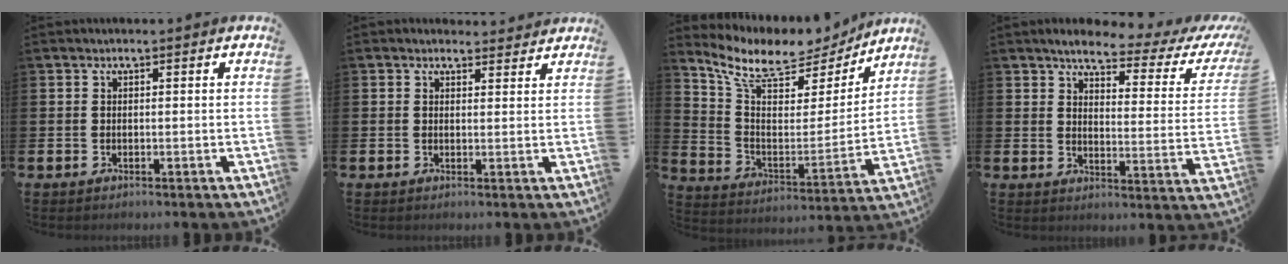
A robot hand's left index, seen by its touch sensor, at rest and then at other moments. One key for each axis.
{"total": 1.8, "fx": 1.7, "fy": 0.7, "fz": 0.0, "tx": 0.004, "ty": -0.004, "tz": 0.028}
{"total": 9.2, "fx": 7.9, "fy": 3.4, "fz": 3.3, "tx": -0.104, "ty": -0.051, "tz": 0.135}
{"total": 4.4, "fx": 3.6, "fy": 1.1, "fz": 2.2, "tx": -0.057, "ty": -0.024, "tz": 0.052}